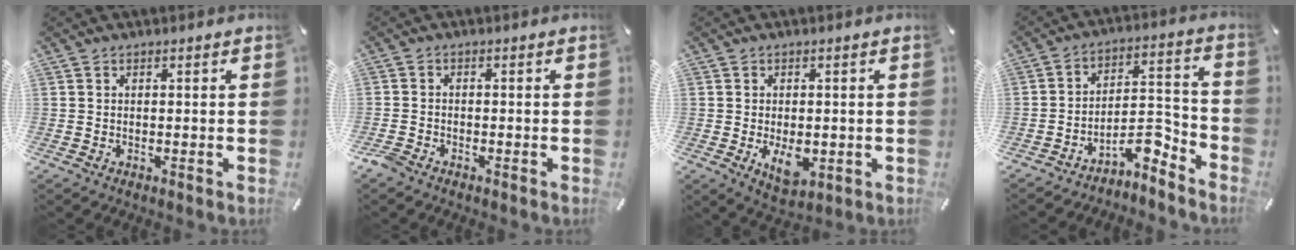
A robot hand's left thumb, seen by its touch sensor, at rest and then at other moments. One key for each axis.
{"total": 1.9, "fx": -1.6, "fy": 0.8, "fz": 0.6, "tx": -0.025, "ty": 0.002, "tz": -0.037}
{"total": 6.3, "fx": -1.3, "fy": 4.1, "fz": 4.6, "tx": -0.077, "ty": -0.003, "tz": -0.022}
{"total": 9.4, "fx": -7.5, "fy": 3.6, "fz": 4.5, "tx": -0.058, "ty": 0.038, "tz": -0.134}